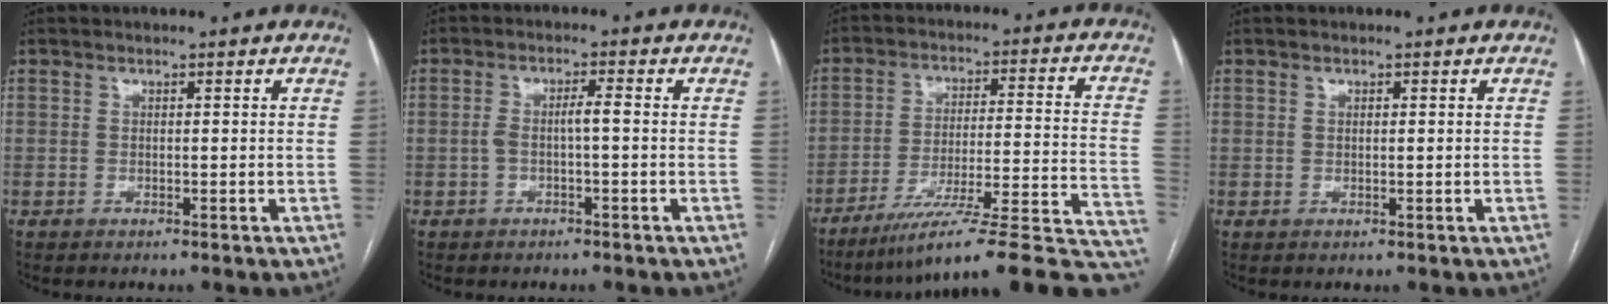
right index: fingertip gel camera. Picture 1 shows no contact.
{"total": 3.0, "force": [-0.7, 0.4, 2.9], "torque": [-0.057, 0.016, -0.008]}
{"total": 24.9, "force": [-20.3, 2.1, 14.2], "torque": [-0.114, 0.016, -0.285]}
{"total": 0.6, "force": [0.2, 0.3, 0.5], "torque": [-0.010, 0.000, 0.003]}